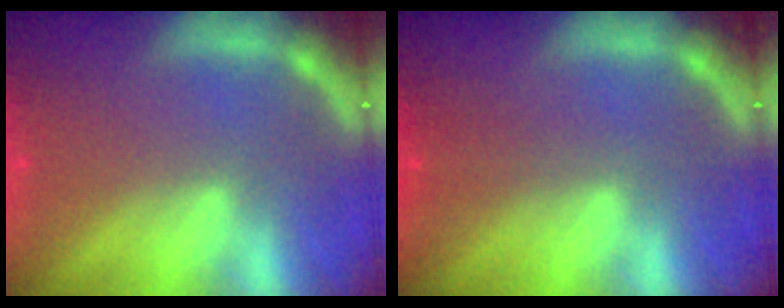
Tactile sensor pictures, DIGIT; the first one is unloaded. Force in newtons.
{"total": 1.0}